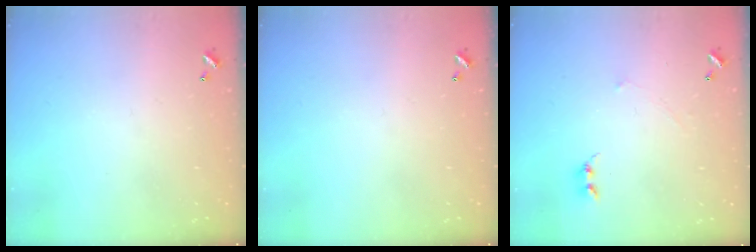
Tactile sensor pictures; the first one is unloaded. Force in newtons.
{"total": 0.0}
{"total": 1.7, "press": 1.6, "slide": 0.4}